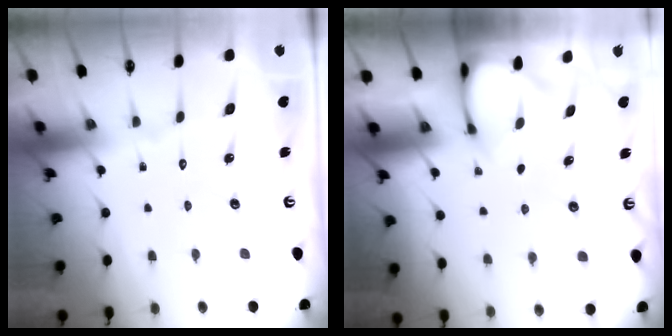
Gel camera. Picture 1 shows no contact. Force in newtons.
{"total": 3.3, "press": 3.3, "slide": 0.3}